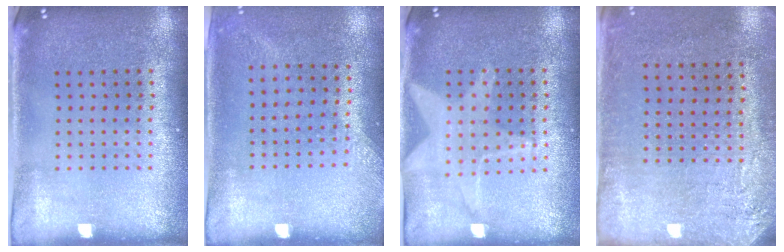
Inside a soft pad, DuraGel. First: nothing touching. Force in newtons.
{"total": 1.3, "press": 1.0, "slide": 0.8}
{"total": 1.1, "press": 1.1, "slide": 0.1}
{"total": 2.7, "press": 2.3, "slide": 1.4}